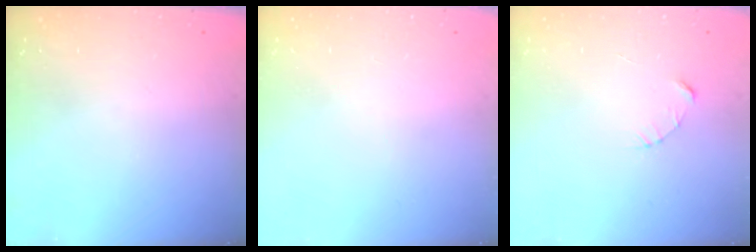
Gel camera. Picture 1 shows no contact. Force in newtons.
{"total": 0.0}
{"total": 2.3, "press": 2.3, "slide": 0.3}